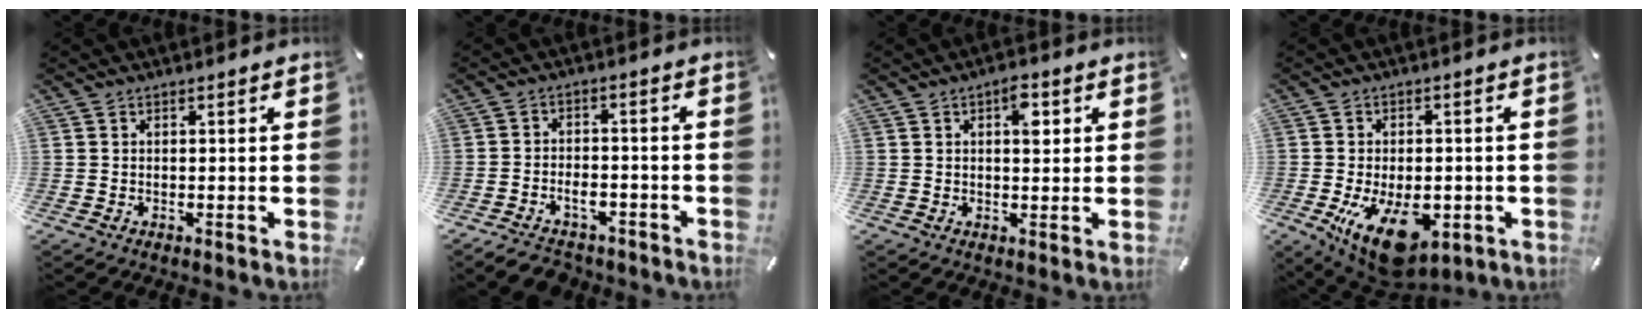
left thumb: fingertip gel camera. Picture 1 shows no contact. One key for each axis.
{"total": 5.5, "fx": -3.5, "fy": 3.4, "fz": 2.5, "tx": -0.044, "ty": 0.017, "tz": -0.063}
{"total": 4.5, "fx": 1.3, "fy": 2.3, "fz": 3.6, "tx": -0.037, "ty": -0.009, "tz": 0.013}
{"total": 14.7, "fx": -5.1, "fy": 8.6, "fz": 10.8, "tx": -0.169, "ty": 0.010, "tz": -0.079}